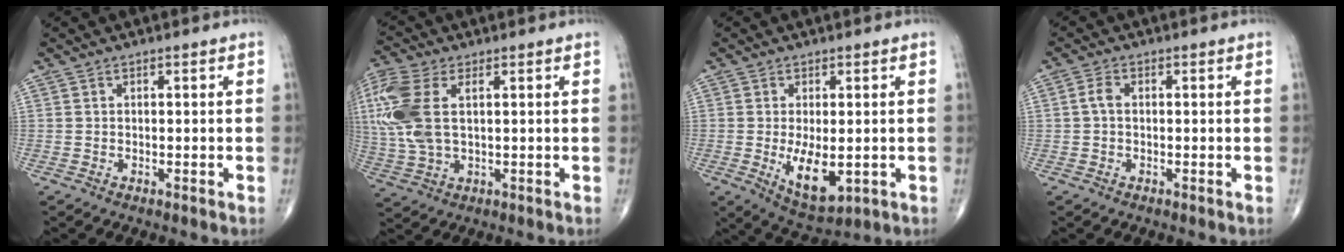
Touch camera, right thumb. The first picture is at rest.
{"total": 13.7, "force": [3.0, 7.3, 11.2], "torque": [-0.293, 0.009, 0.064]}
{"total": 8.7, "force": [-1.3, 4.0, 7.6], "torque": [-0.115, -0.017, -0.007]}
{"total": 2.1, "force": [0.0, 1.3, 1.7], "torque": [-0.032, 0.006, -0.002]}